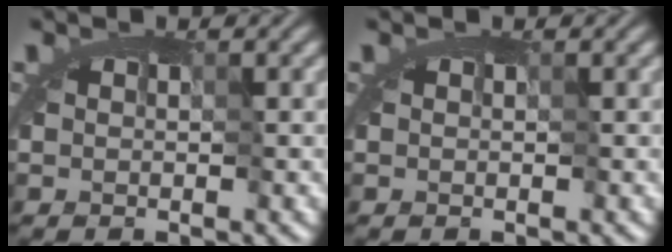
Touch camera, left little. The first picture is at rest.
{"total": 0.0}